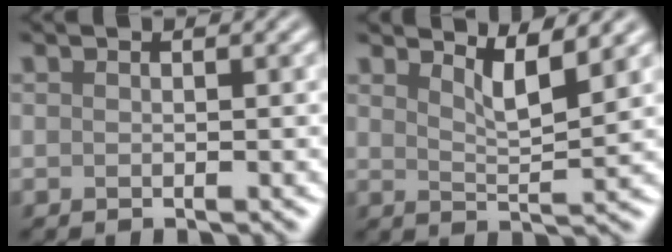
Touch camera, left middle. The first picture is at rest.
{"total": 3.2, "force": [2.4, 0.6, 2.0], "torque": [-0.030, -0.006, 0.040]}